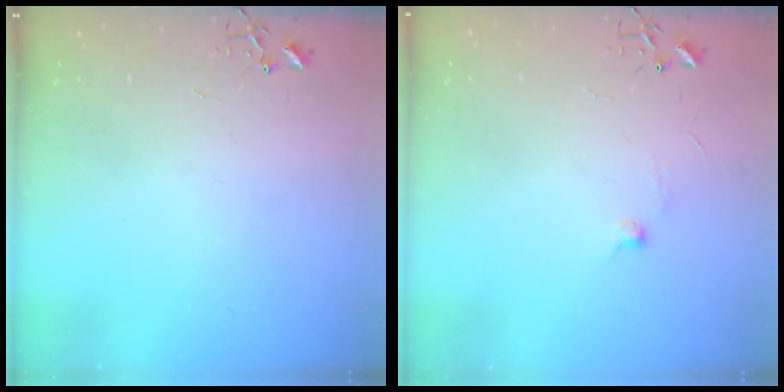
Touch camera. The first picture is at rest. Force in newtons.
{"total": 5.6, "press": 5.6, "slide": 0.7}